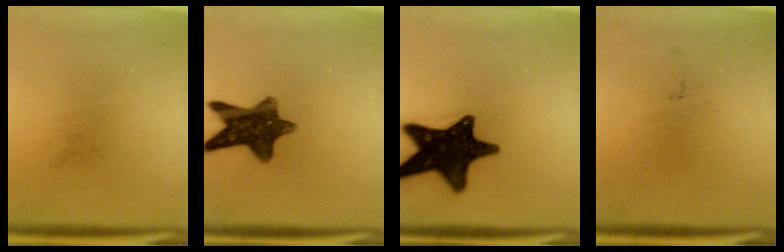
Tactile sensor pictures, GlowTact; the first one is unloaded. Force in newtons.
{"total": 11.4}
{"total": 17.5}
{"total": 0.0}